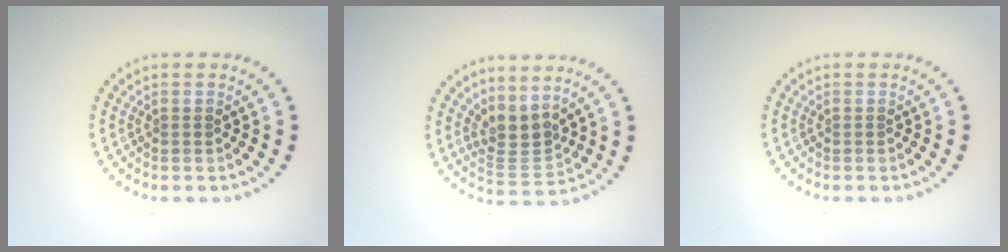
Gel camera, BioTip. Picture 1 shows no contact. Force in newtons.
{"total": 2.9, "press": 2.1, "slide": 1.9}
{"total": 0.0}